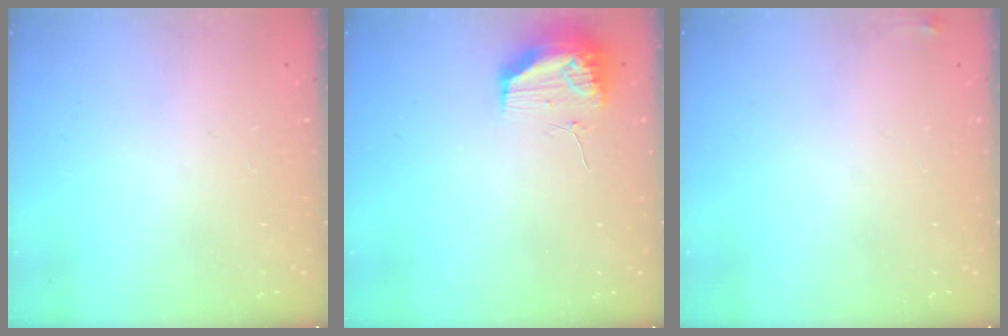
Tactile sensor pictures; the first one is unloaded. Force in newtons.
{"total": 11.0, "press": 10.9, "slide": 1.4}
{"total": 3.4, "press": 3.3, "slide": 0.5}